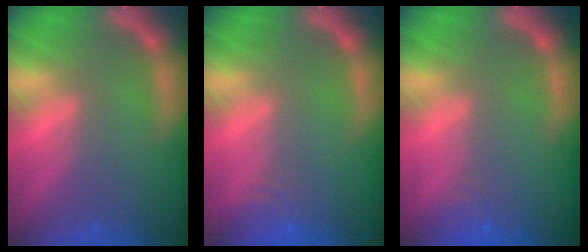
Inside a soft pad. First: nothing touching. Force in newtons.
{"total": 3.0}
{"total": 1.9}